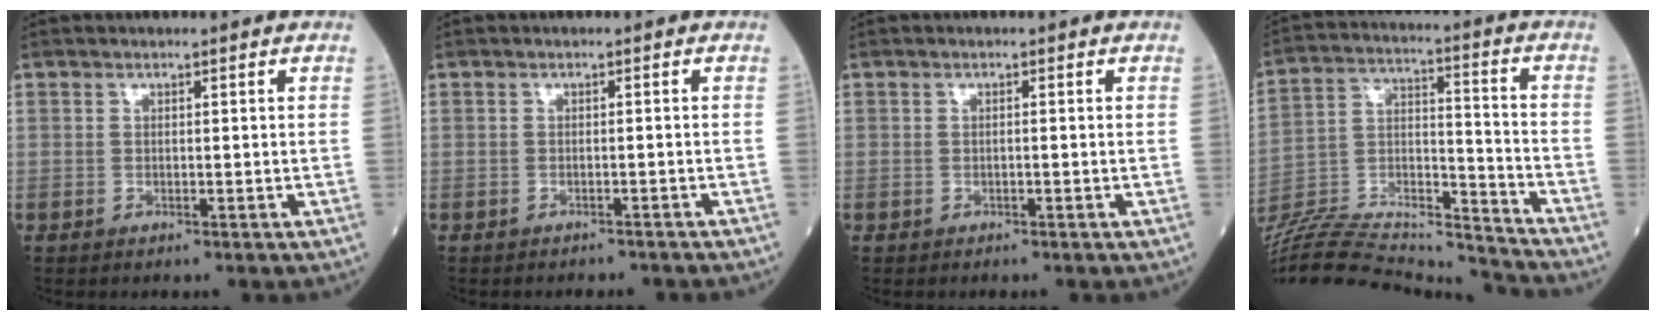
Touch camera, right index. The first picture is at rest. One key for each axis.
{"total": 3.1, "fx": -3.0, "fy": 0.7, "fz": 0.4, "tx": -0.006, "ty": -0.003, "tz": -0.035}
{"total": 0.5, "fx": -0.2, "fy": 0.1, "fz": 0.5, "tx": -0.010, "ty": 0.003, "tz": -0.002}
{"total": 24.3, "fx": -23.3, "fy": 1.5, "fz": 6.8, "tx": -0.156, "ty": 0.003, "tz": -0.382}